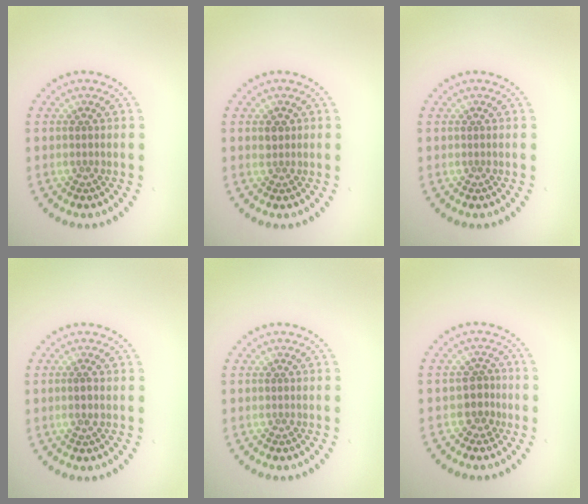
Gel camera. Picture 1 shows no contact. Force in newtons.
{"total": 0.9, "press": 0.8, "slide": 0.4}
{"total": 0.0}
{"total": 0.6, "press": 0.5, "slide": 0.3}
{"total": 0.0}
{"total": 1.9, "press": 1.3, "slide": 1.4}